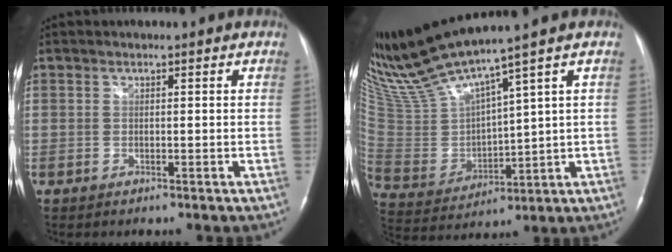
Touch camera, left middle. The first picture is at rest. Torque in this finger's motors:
{"motor_torque": [-0.48, -0.83, 0.07, 0.12]}